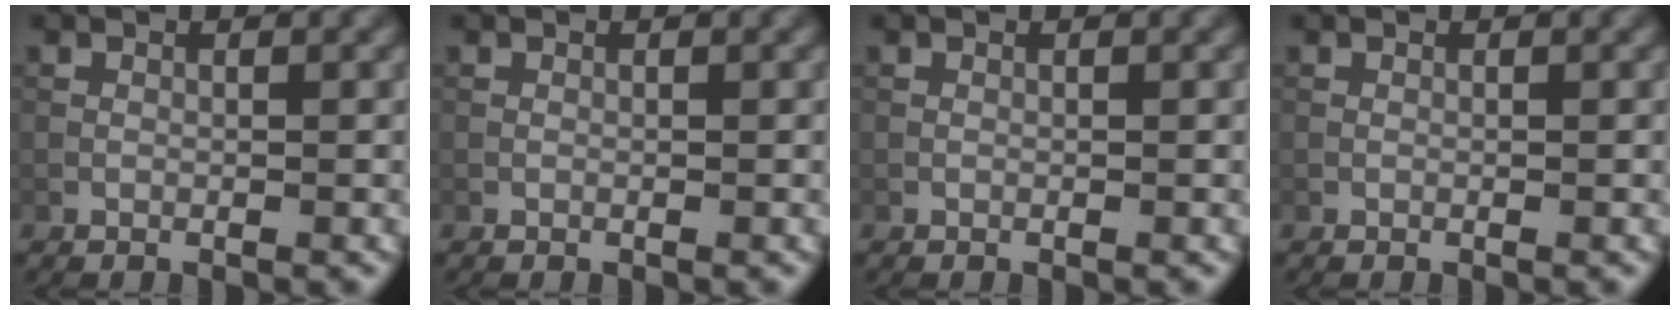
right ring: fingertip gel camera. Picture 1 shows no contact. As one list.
[{"total": 0.0}, {"total": 0.0}, {"total": 0.0}]